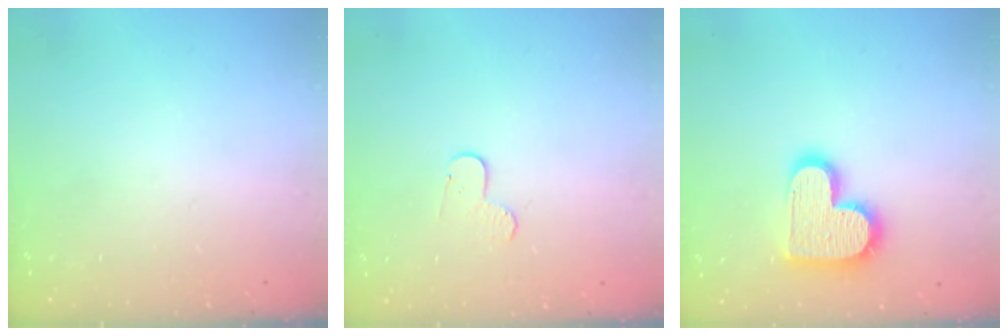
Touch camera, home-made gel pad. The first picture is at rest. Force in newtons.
{"total": 6.5, "press": 6.5, "slide": 0.6}
{"total": 16.2, "press": 16.1, "slide": 1.3}